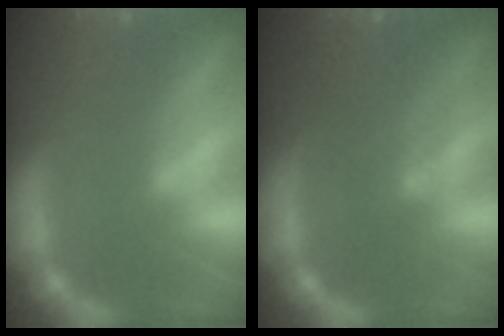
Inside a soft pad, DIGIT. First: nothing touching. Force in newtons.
{"total": 4.6}